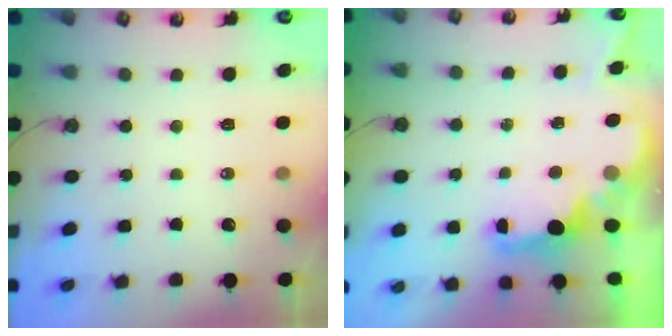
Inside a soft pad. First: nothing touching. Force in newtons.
{"total": 3.4, "press": 3.3, "slide": 0.4}